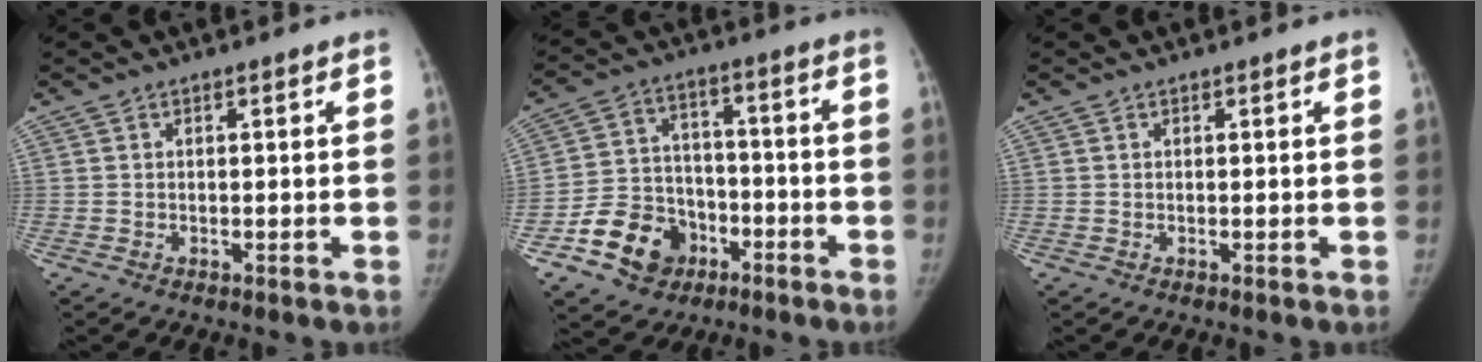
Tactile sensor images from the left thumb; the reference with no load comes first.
{"total": 12.9, "force": [-6.5, 10.0, 4.8], "torque": [-0.052, 0.054, -0.106]}
{"total": 0.0}